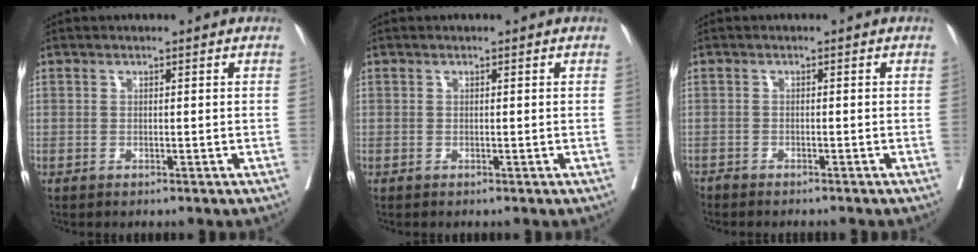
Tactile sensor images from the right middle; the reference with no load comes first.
{"total": 0.0}
{"total": 3.2, "force": [-3.1, 0.4, 0.7], "torque": [-0.004, -0.006, -0.048]}